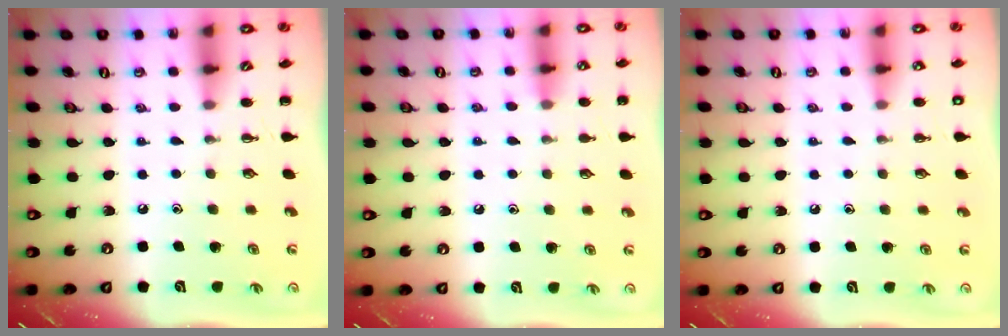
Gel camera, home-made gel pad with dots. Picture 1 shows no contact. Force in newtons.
{"total": 6.8, "press": 6.4, "slide": 2.3}
{"total": 1.4, "press": 1.4, "slide": 0.1}